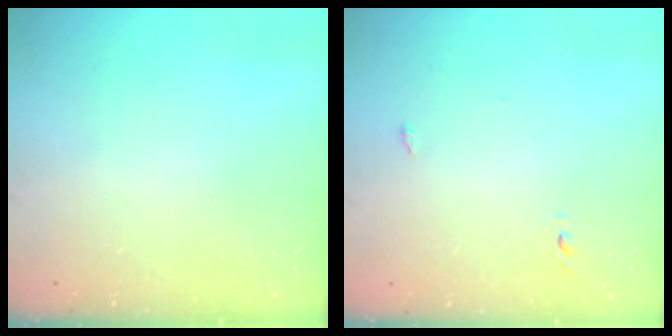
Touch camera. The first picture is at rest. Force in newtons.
{"total": 2.4, "press": 2.2, "slide": 1.0}